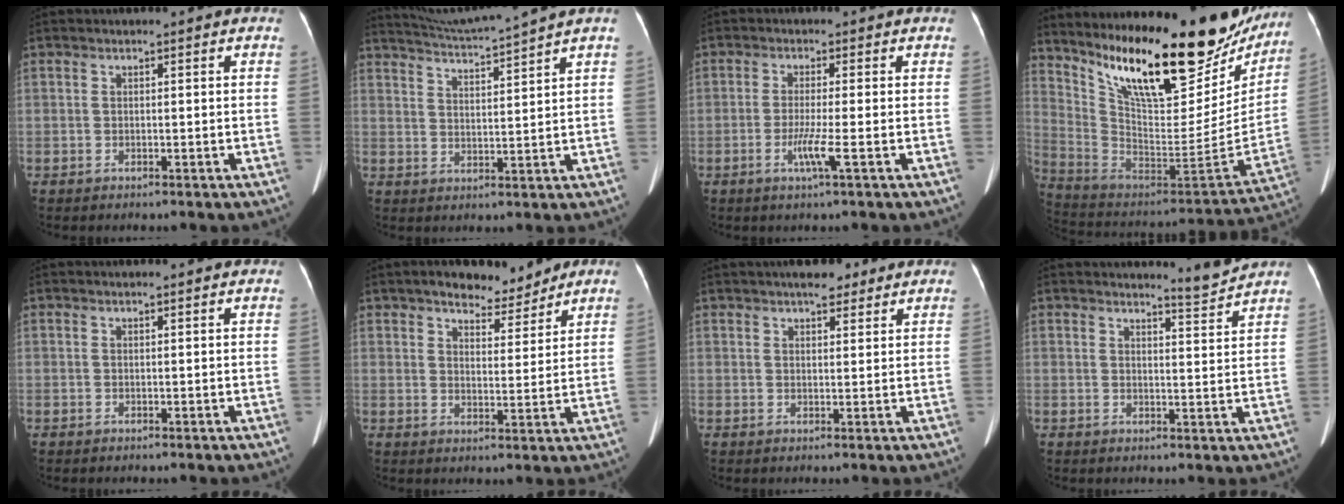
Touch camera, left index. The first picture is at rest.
{"total": 8.9, "force": [8.1, -2.6, 2.5], "torque": [-0.053, -0.008, 0.139]}
{"total": 3.5, "force": [-1.2, -0.7, 3.2], "torque": [-0.070, -0.009, -0.024]}
{"total": 28.9, "force": [21.2, 9.1, 17.3], "torque": [-0.282, -0.025, 0.323]}
{"total": 1.5, "force": [1.4, 0.1, 0.6], "torque": [-0.012, 0.015, 0.019]}
{"total": 7.1, "force": [5.7, 2.7, 3.2], "torque": [-0.038, 0.007, 0.089]}
{"total": 5.0, "force": [3.9, 1.6, 2.7], "torque": [-0.039, 0.015, 0.057]}
{"total": 3.5, "force": [3.4, -0.9, -0.1], "torque": [-0.013, -0.026, 0.049]}